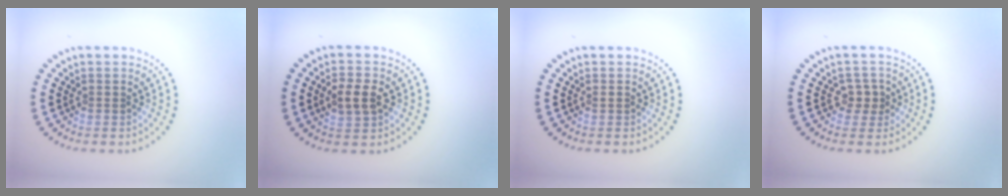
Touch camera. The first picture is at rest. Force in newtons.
{"total": 3.0, "press": 3.0, "slide": 0.2}
{"total": 0.6, "press": 0.6, "slide": 0.1}
{"total": 1.9, "press": 1.8, "slide": 0.7}